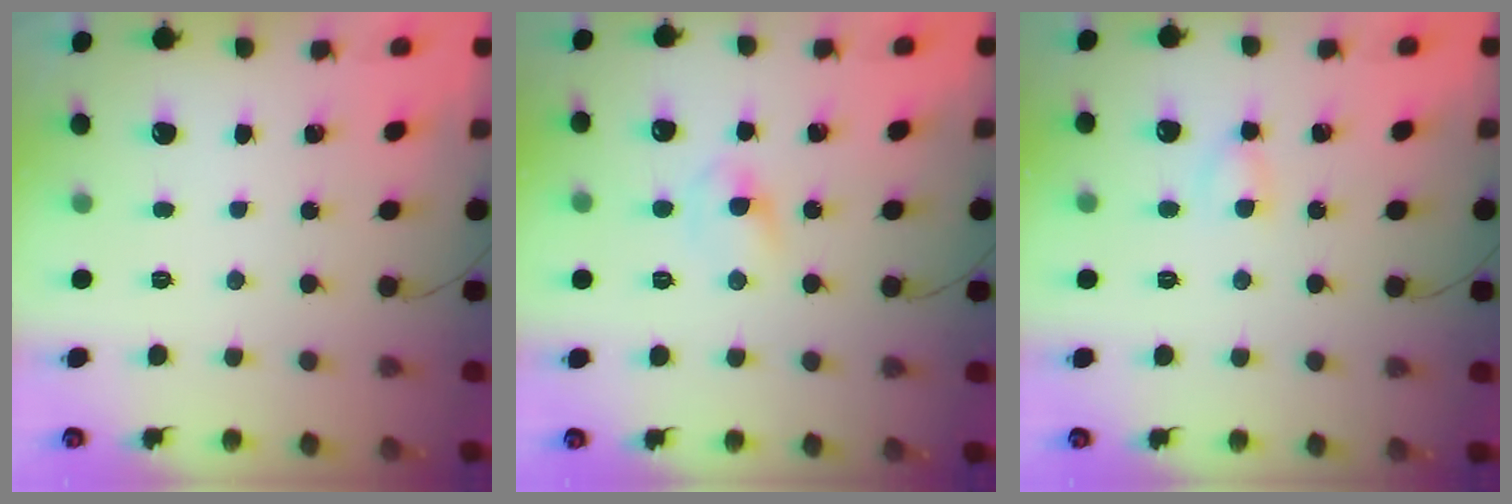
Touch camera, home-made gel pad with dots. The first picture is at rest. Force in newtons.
{"total": 4.0, "press": 3.7, "slide": 1.5}
{"total": 3.6, "press": 3.4, "slide": 1.1}